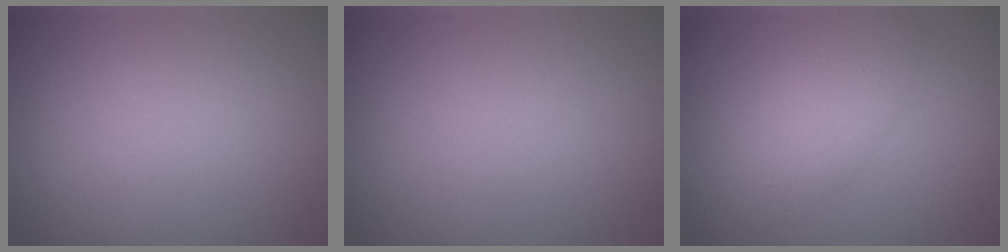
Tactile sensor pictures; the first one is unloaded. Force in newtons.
{"total": 0.0}
{"total": 4.4, "press": 4.4, "slide": 0.2}